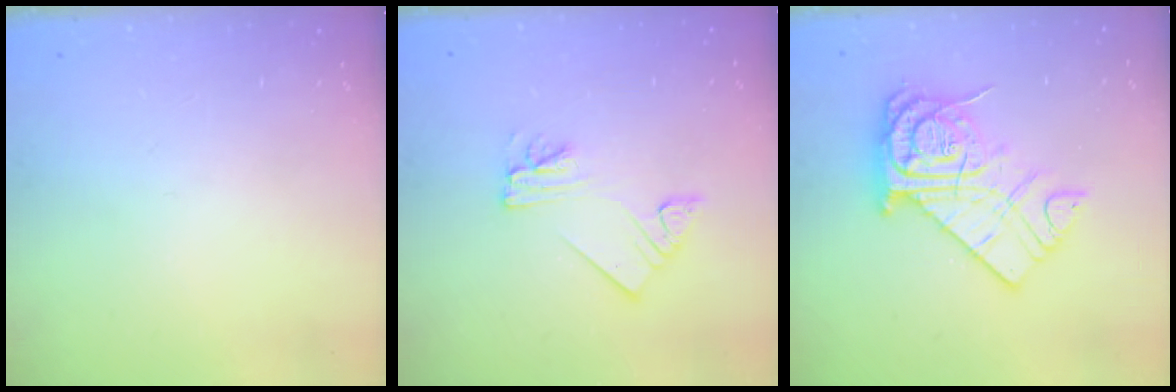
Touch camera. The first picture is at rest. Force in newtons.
{"total": 5.4, "press": 5.4, "slide": 0.6}
{"total": 16.8, "press": 16.7, "slide": 1.7}